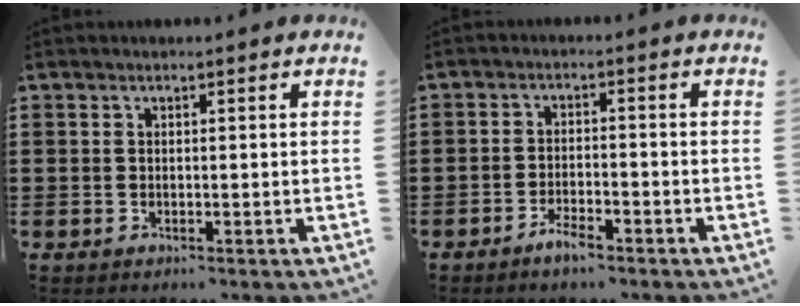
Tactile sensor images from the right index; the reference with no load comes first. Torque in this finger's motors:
{"motor_torque": [-0.06, -0.15, 0.09, 0.05]}